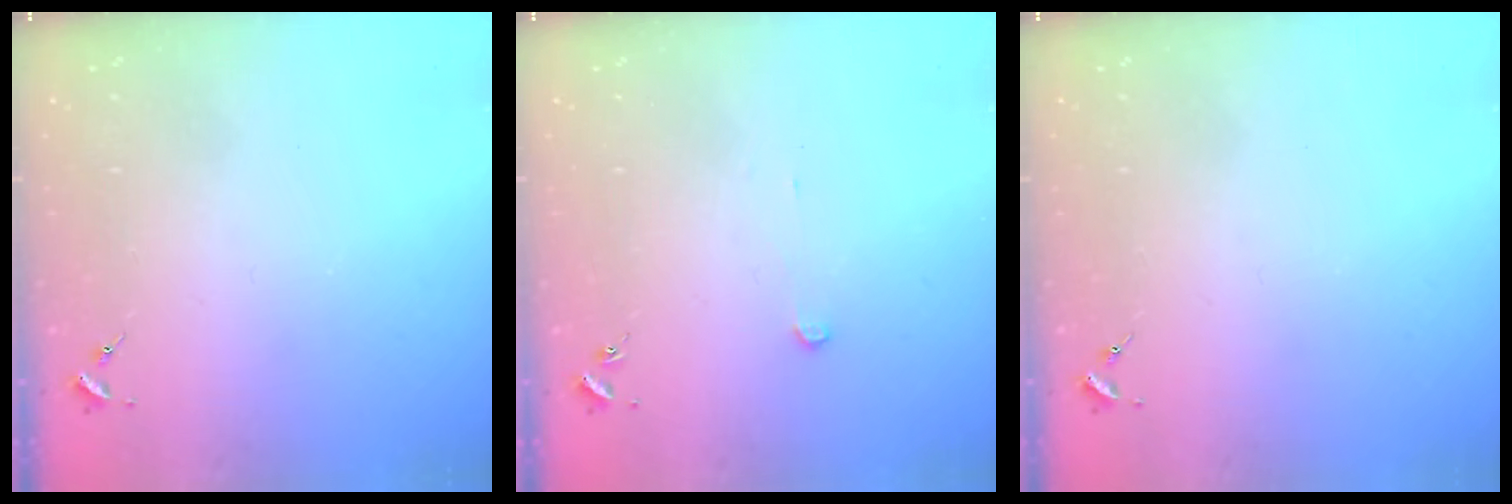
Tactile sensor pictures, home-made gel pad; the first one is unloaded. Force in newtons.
{"total": 2.4, "press": 2.4, "slide": 0.2}
{"total": 0.0}